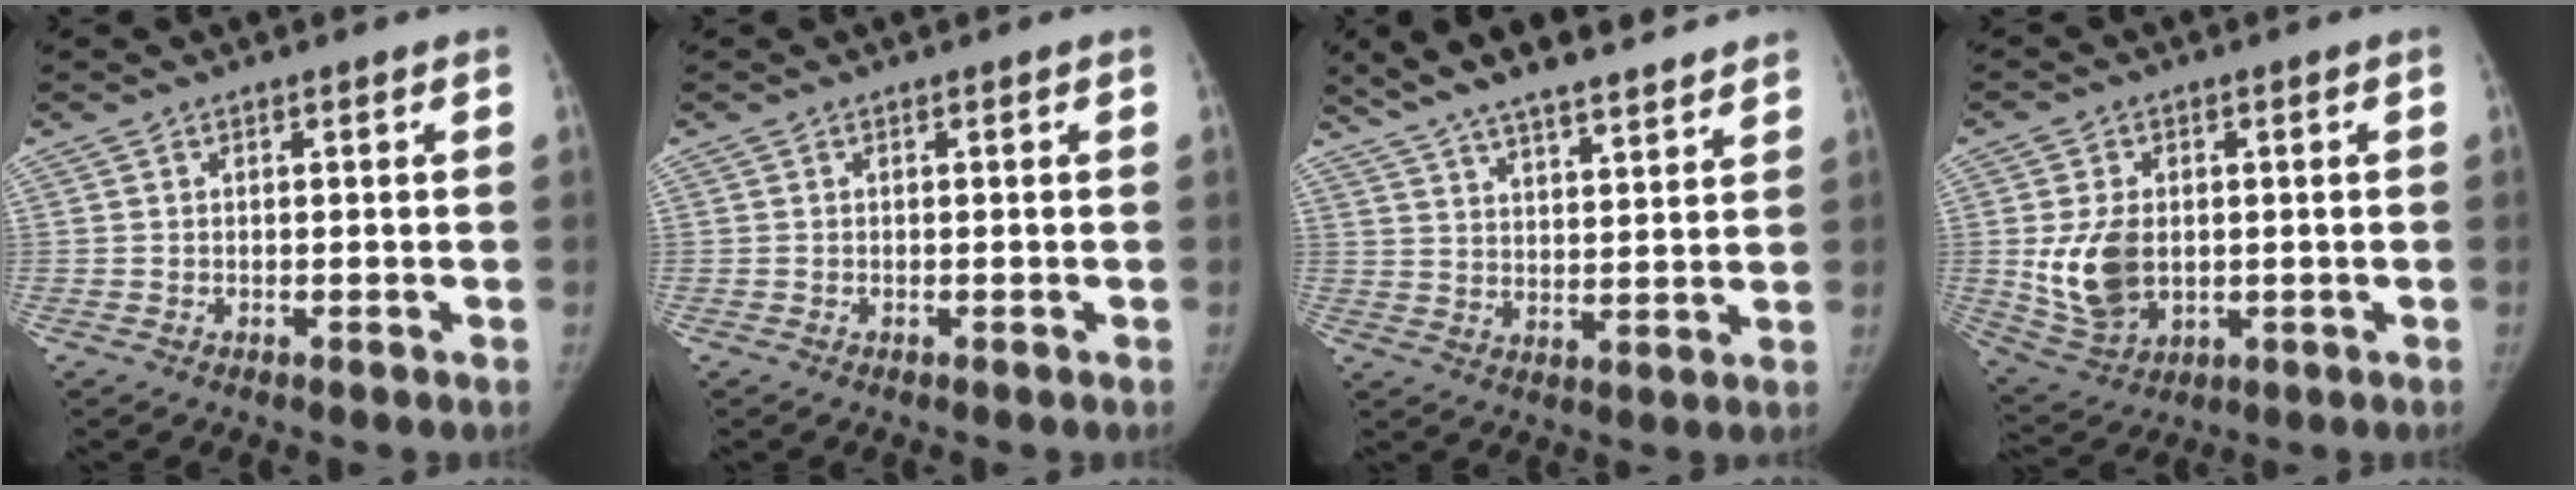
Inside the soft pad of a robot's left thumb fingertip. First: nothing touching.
{"total": 0.0}
{"total": 18.4, "force": [14.7, 4.6, 10.1], "torque": [-0.150, -0.024, 0.232]}
{"total": 10.9, "force": [0.1, 7.5, 7.9], "torque": [-0.135, -0.009, 0.018]}